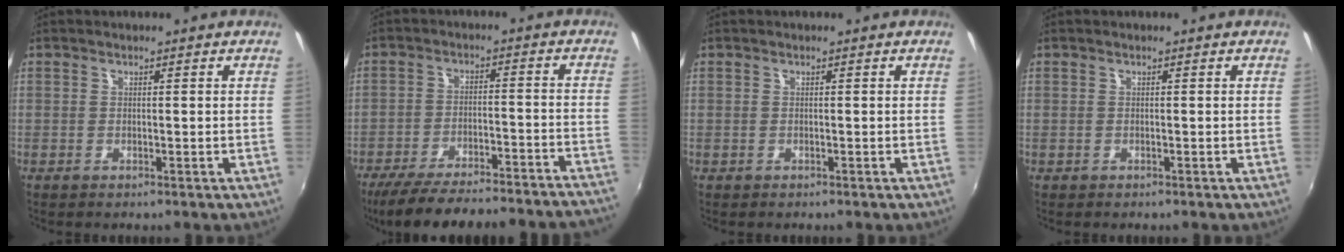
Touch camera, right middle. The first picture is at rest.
{"total": 24.2, "force": [-22.0, 1.5, 9.9], "torque": [-0.164, -0.033, -0.297]}
{"total": 1.0, "force": [0.7, -0.5, -0.4], "torque": [0.010, 0.000, 0.013]}
{"total": 0.9, "force": [0.7, -0.4, -0.4], "torque": [0.010, 0.000, 0.012]}